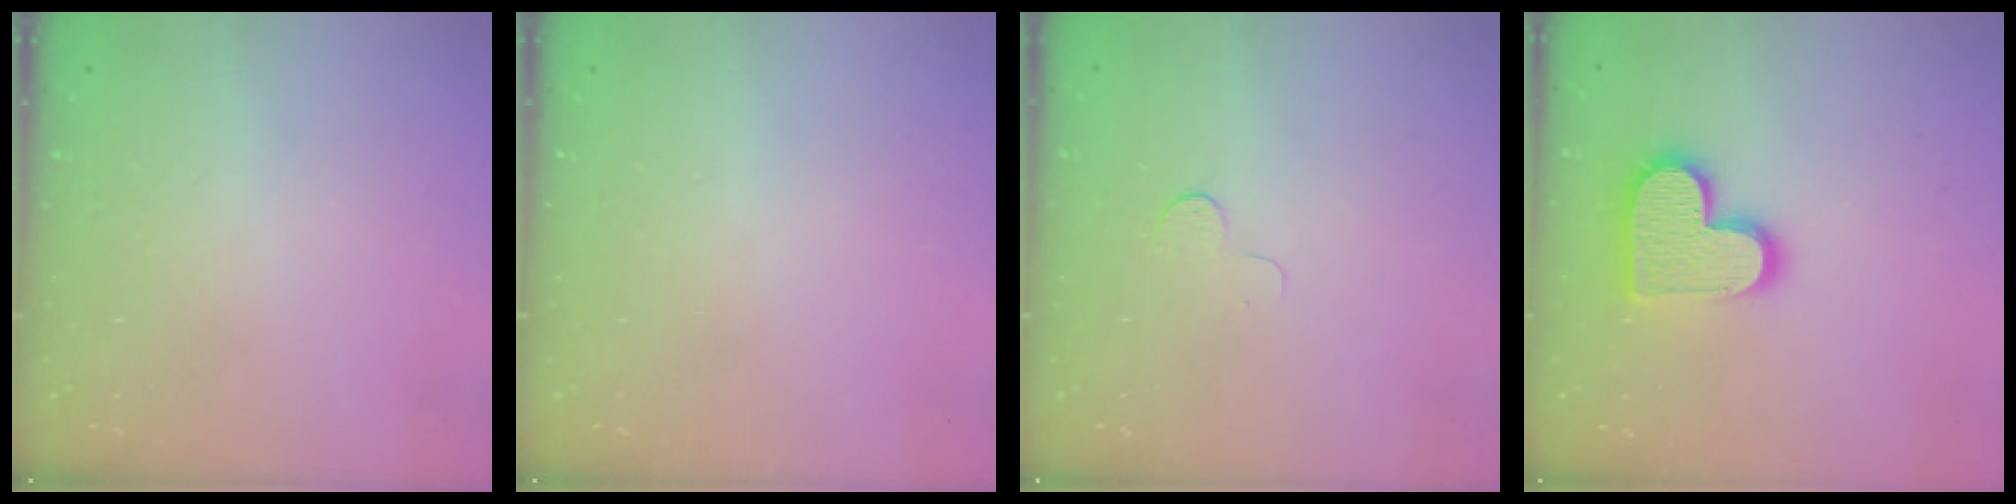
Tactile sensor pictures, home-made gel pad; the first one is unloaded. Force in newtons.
{"total": 0.0}
{"total": 3.9, "press": 3.8, "slide": 0.4}
{"total": 15.1, "press": 15.1, "slide": 1.1}